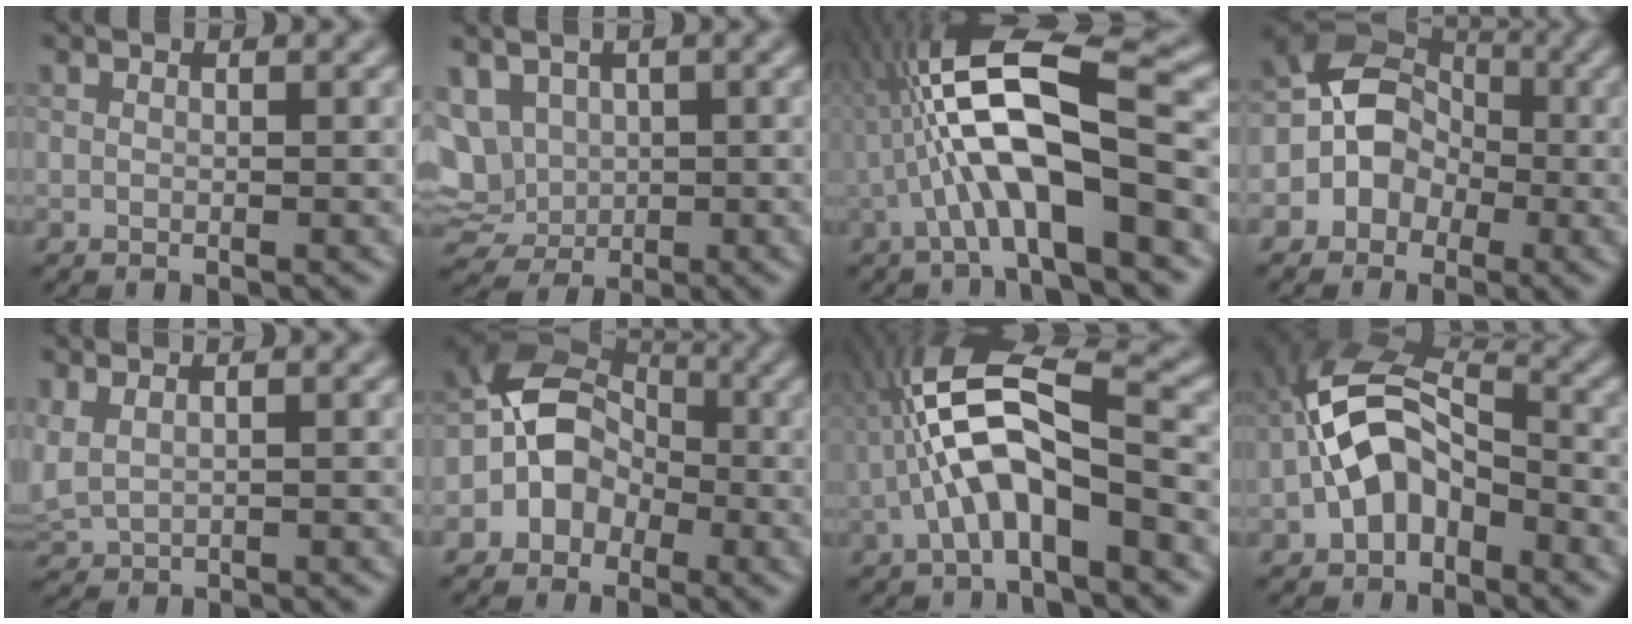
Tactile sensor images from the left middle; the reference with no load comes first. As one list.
[{"total": 5.9, "force": [1.3, 4.7, 3.2], "torque": [-0.076, 0.019, 0.030]}, {"total": 10.8, "force": [-2.1, 3.0, 10.1], "torque": [-0.197, 0.029, -0.035]}, {"total": 5.8, "force": [-1.6, 5.1, 2.2], "torque": [-0.001, 0.019, -0.048]}, {"total": 1.1, "force": [0.7, 0.4, 0.8], "torque": [-0.031, 0.009, 0.026]}, {"total": 5.8, "force": [-1.9, 4.7, 2.7], "torque": [-0.014, 0.015, -0.056]}, {"total": 8.1, "force": [-2.3, 2.5, 7.4], "torque": [-0.145, 0.026, -0.036]}, {"total": 7.5, "force": [-2.9, 4.3, 5.4], "torque": [-0.101, 0.021, -0.057]}]